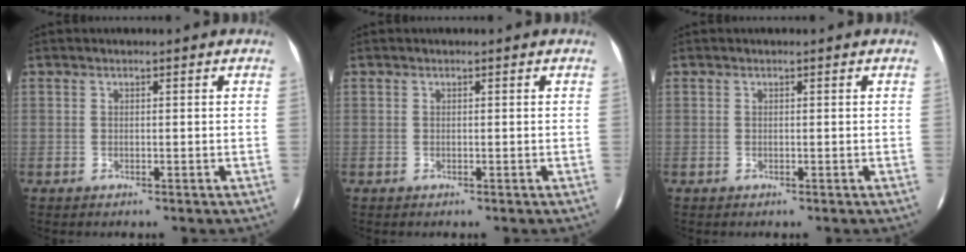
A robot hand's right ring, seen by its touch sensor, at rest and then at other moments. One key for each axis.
{"total": 0.0}
{"total": 0.0}